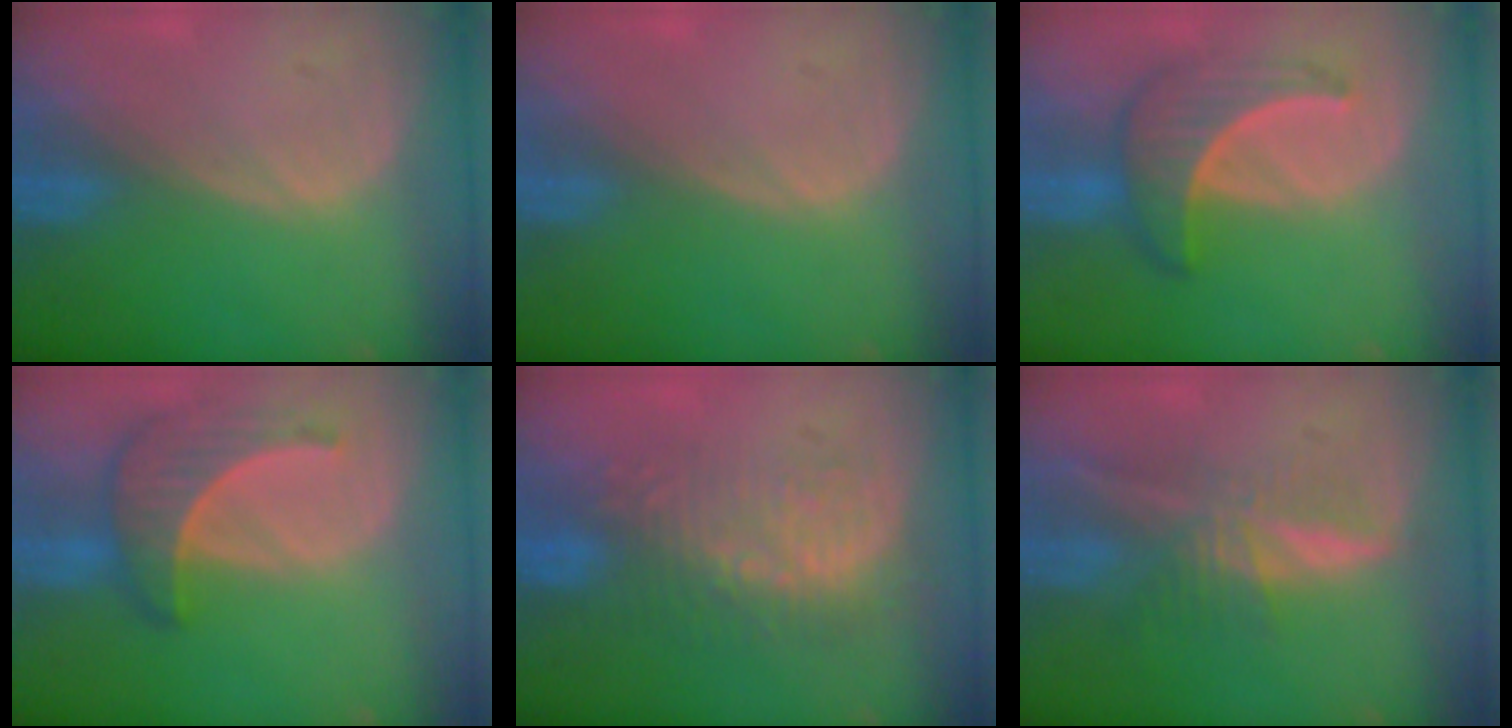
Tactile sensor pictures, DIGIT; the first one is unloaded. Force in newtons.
{"total": 0.0}
{"total": 6.7, "press": 6.4, "slide": 1.9}
{"total": 6.5, "press": 6.5, "slide": 0.3}
{"total": 9.1, "press": 8.7, "slide": 2.6}
{"total": 6.4, "press": 5.7, "slide": 3.1}